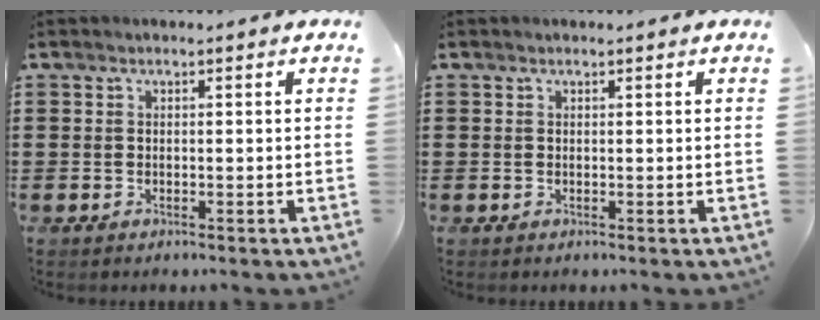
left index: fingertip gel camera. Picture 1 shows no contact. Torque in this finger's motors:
{"motor_torque": [-0.01, 0.01, -0.03, -0.04]}